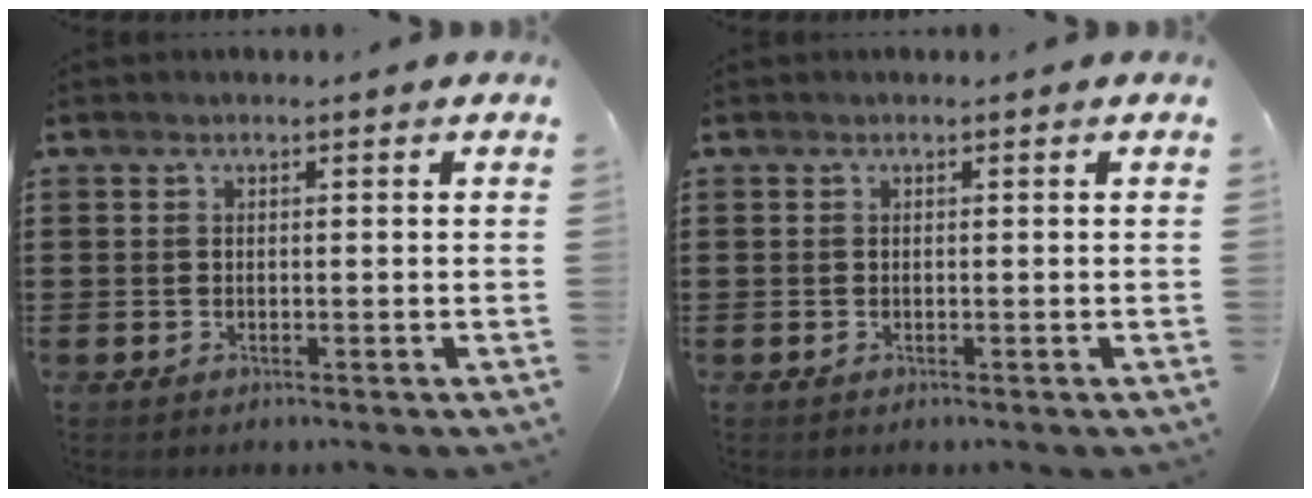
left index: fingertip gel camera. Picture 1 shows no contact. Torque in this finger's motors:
{"motor_torque": [0.00, 0.00, 0.00, 0.00]}